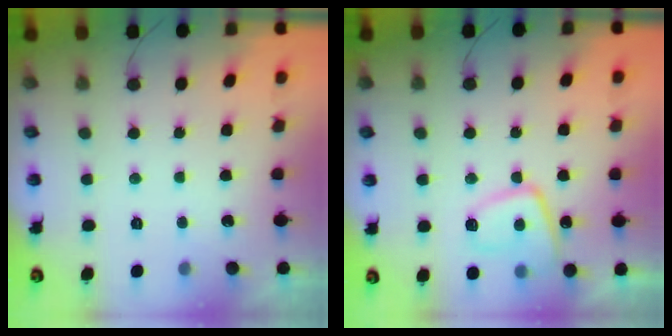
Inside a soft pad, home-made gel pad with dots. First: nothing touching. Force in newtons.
{"total": 9.9, "press": 9.9, "slide": 0.9}